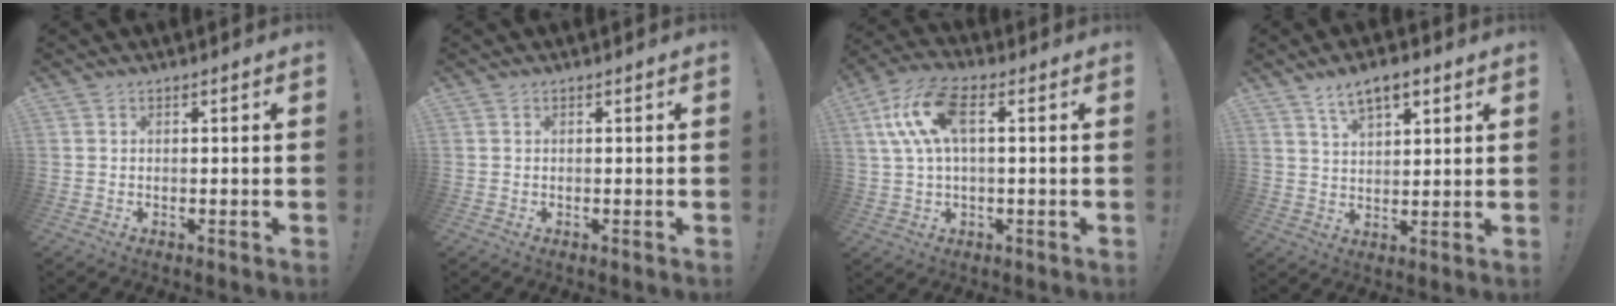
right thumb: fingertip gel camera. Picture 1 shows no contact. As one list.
[{"total": 0.0}, {"total": 12.9, "force": [2.8, 6.0, 11.1], "torque": [-0.232, 0.011, 0.054]}, {"total": 8.0, "force": [4.8, 3.9, 5.1], "torque": [-0.080, -0.014, 0.087]}]